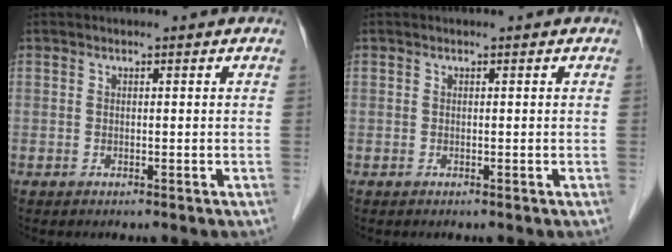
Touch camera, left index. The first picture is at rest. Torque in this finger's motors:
{"motor_torque": [0.01, 0.00, -0.02, 0.00]}